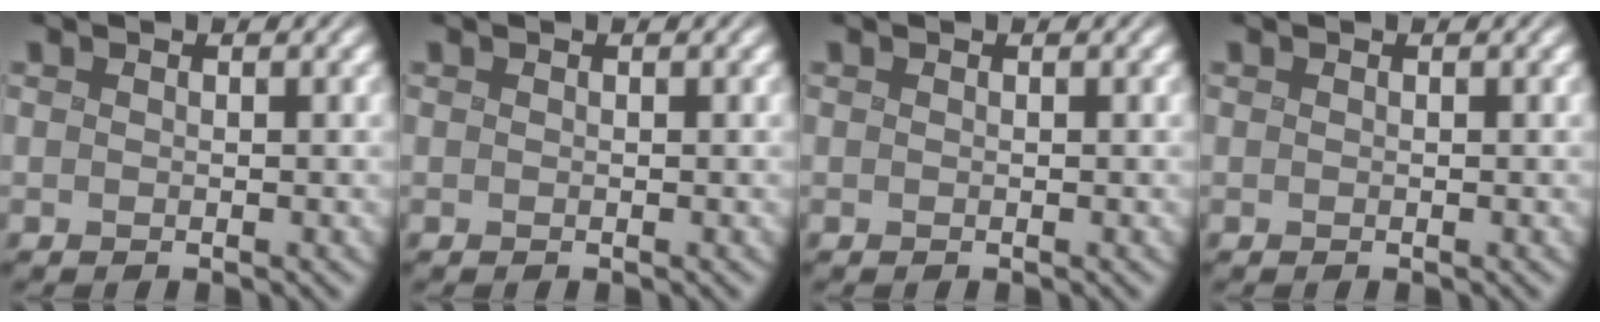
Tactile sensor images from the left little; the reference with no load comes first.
{"total": 0.0}
{"total": 0.0}
{"total": 0.0}